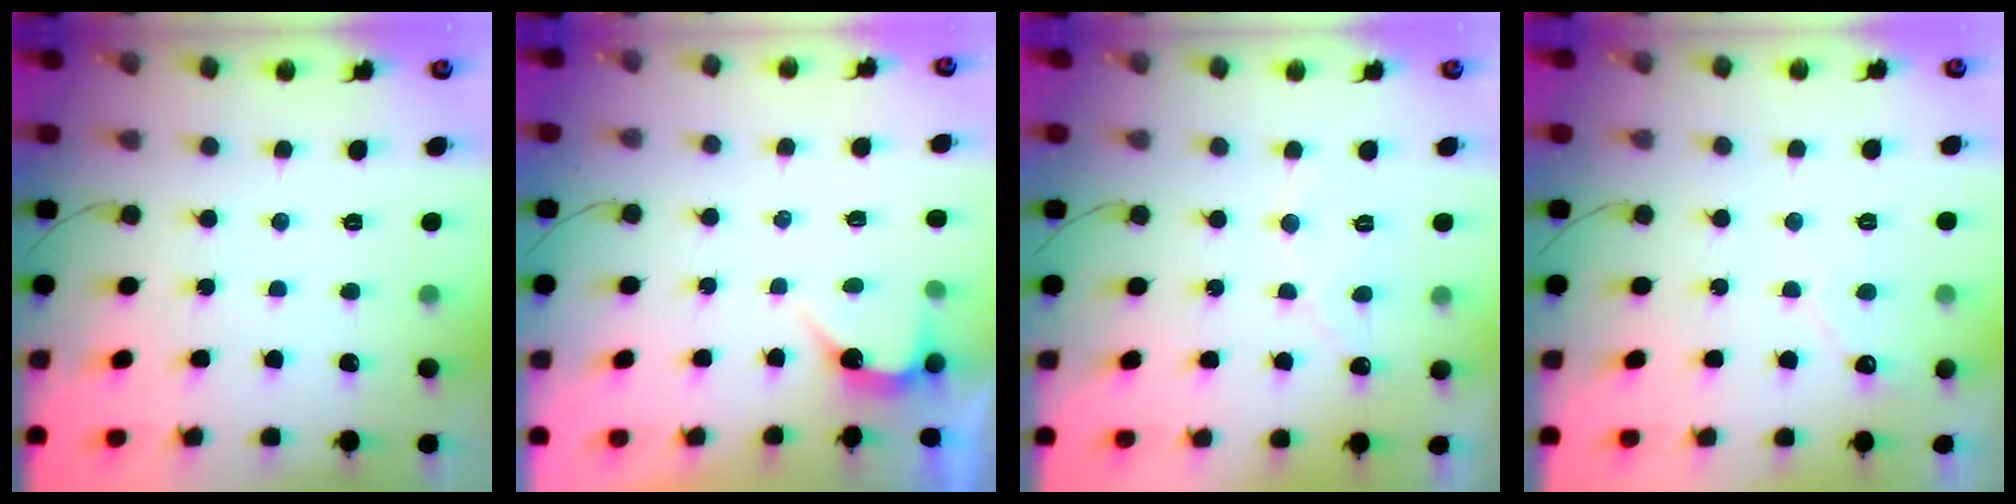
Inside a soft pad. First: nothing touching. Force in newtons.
{"total": 4.1, "press": 4.1, "slide": 0.3}
{"total": 5.0, "press": 4.9, "slide": 0.3}
{"total": 3.1, "press": 3.1, "slide": 0.2}